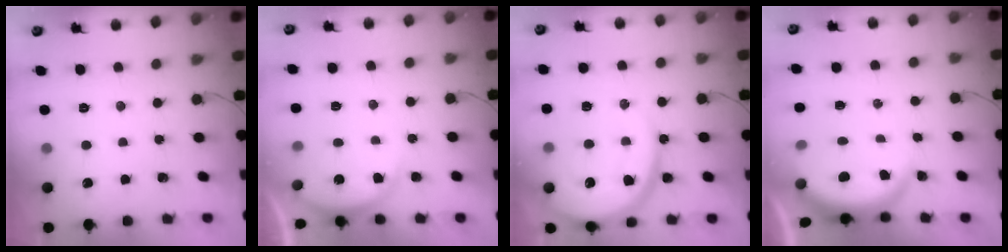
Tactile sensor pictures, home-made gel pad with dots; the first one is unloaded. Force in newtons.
{"total": 5.3, "press": 5.2, "slide": 0.8}
{"total": 18.7, "press": 18.6, "slide": 1.8}
{"total": 3.8, "press": 3.8, "slide": 0.3}